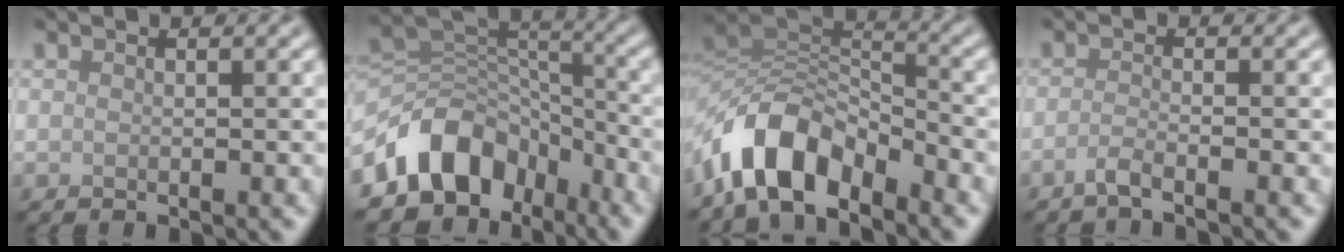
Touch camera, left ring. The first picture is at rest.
{"total": 8.6, "force": [-5.2, 5.8, 3.7], "torque": [-0.045, 0.000, -0.103]}
{"total": 7.8, "force": [-5.4, 3.5, 4.5], "torque": [-0.068, 0.005, -0.108]}
{"total": 1.9, "force": [-1.3, 0.4, 1.2], "torque": [-0.016, -0.002, -0.036]}